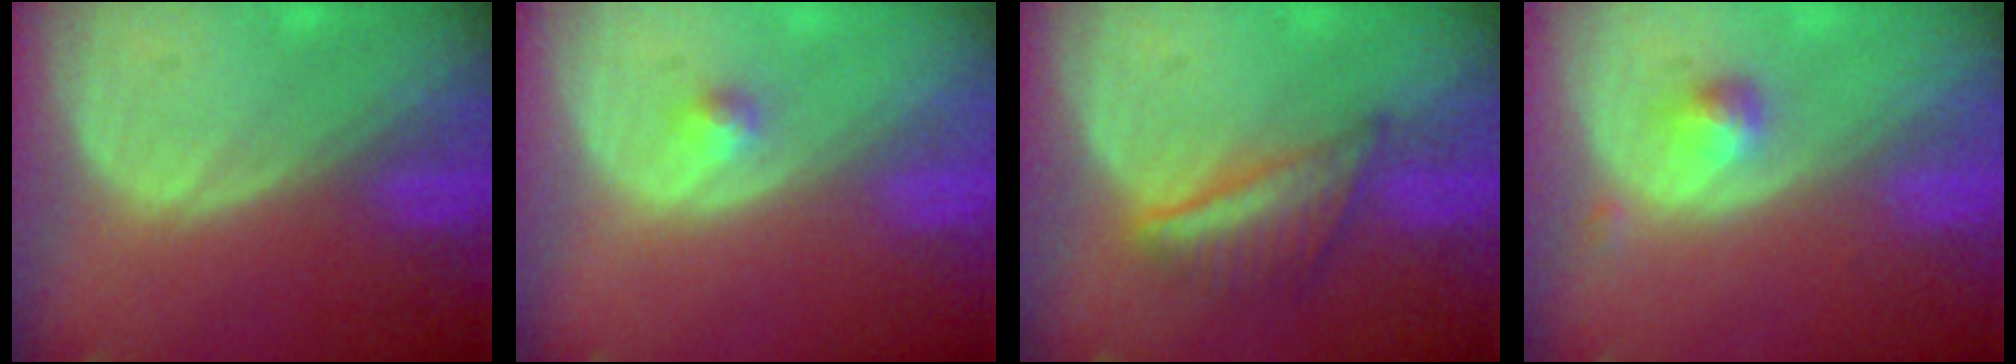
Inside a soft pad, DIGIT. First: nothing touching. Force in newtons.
{"total": 1.7, "press": 1.4, "slide": 0.8}
{"total": 5.4, "press": 5.4, "slide": 0.6}
{"total": 2.4, "press": 2.4, "slide": 0.2}